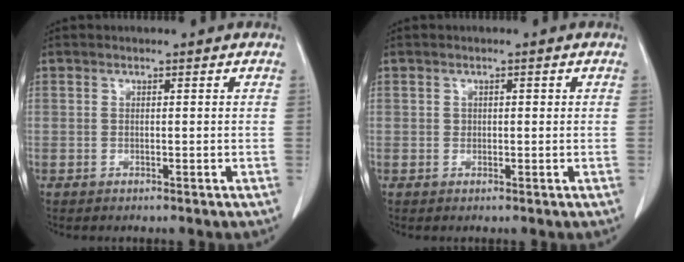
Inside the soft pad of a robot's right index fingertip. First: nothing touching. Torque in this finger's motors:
{"motor_torque": [-0.21, 0.09, -0.01, 0.00]}